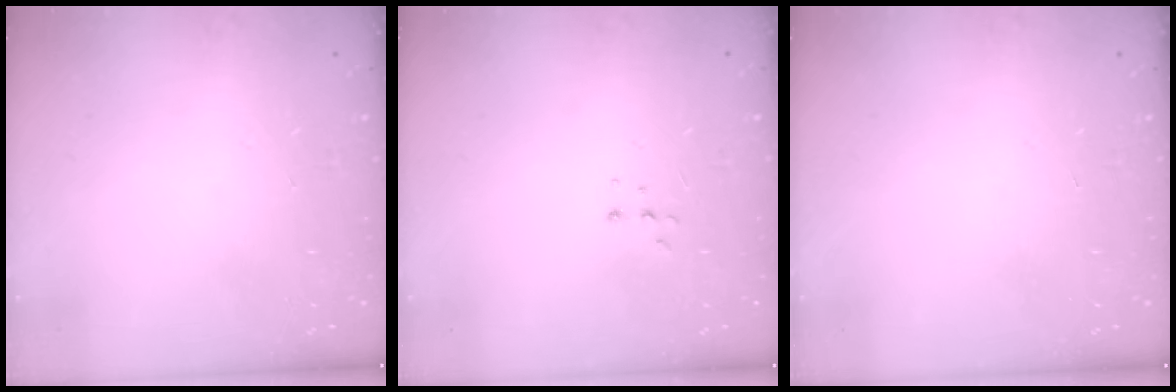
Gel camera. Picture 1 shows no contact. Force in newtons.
{"total": 5.0, "press": 4.9, "slide": 0.9}
{"total": 0.0}